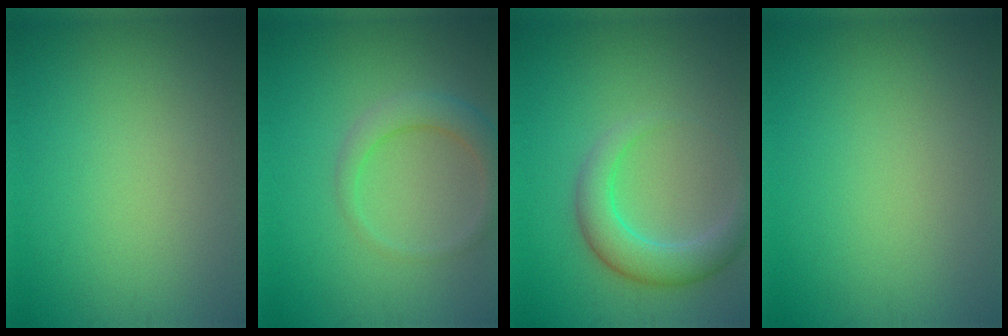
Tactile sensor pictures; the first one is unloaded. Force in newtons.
{"total": 2.9, "press": 2.9, "slide": 0.2}
{"total": 4.1, "press": 4.1, "slide": 0.1}
{"total": 0.0}